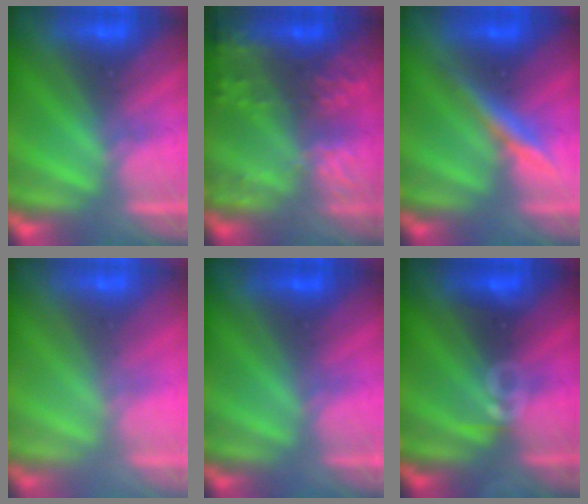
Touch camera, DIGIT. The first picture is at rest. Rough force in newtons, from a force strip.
{"total": 7.7}
{"total": 4.6}
{"total": 2.4}
{"total": 2.4}
{"total": 3.1}